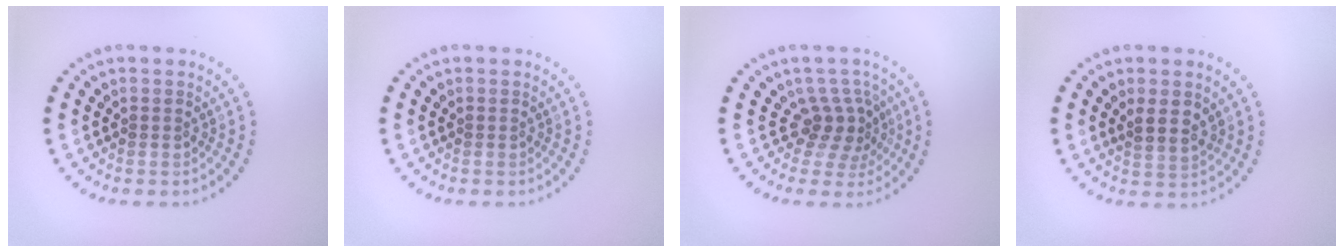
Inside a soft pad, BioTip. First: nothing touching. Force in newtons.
{"total": 0.0}
{"total": 3.0, "press": 2.0, "slide": 2.2}
{"total": 2.1, "press": 2.0, "slide": 0.8}